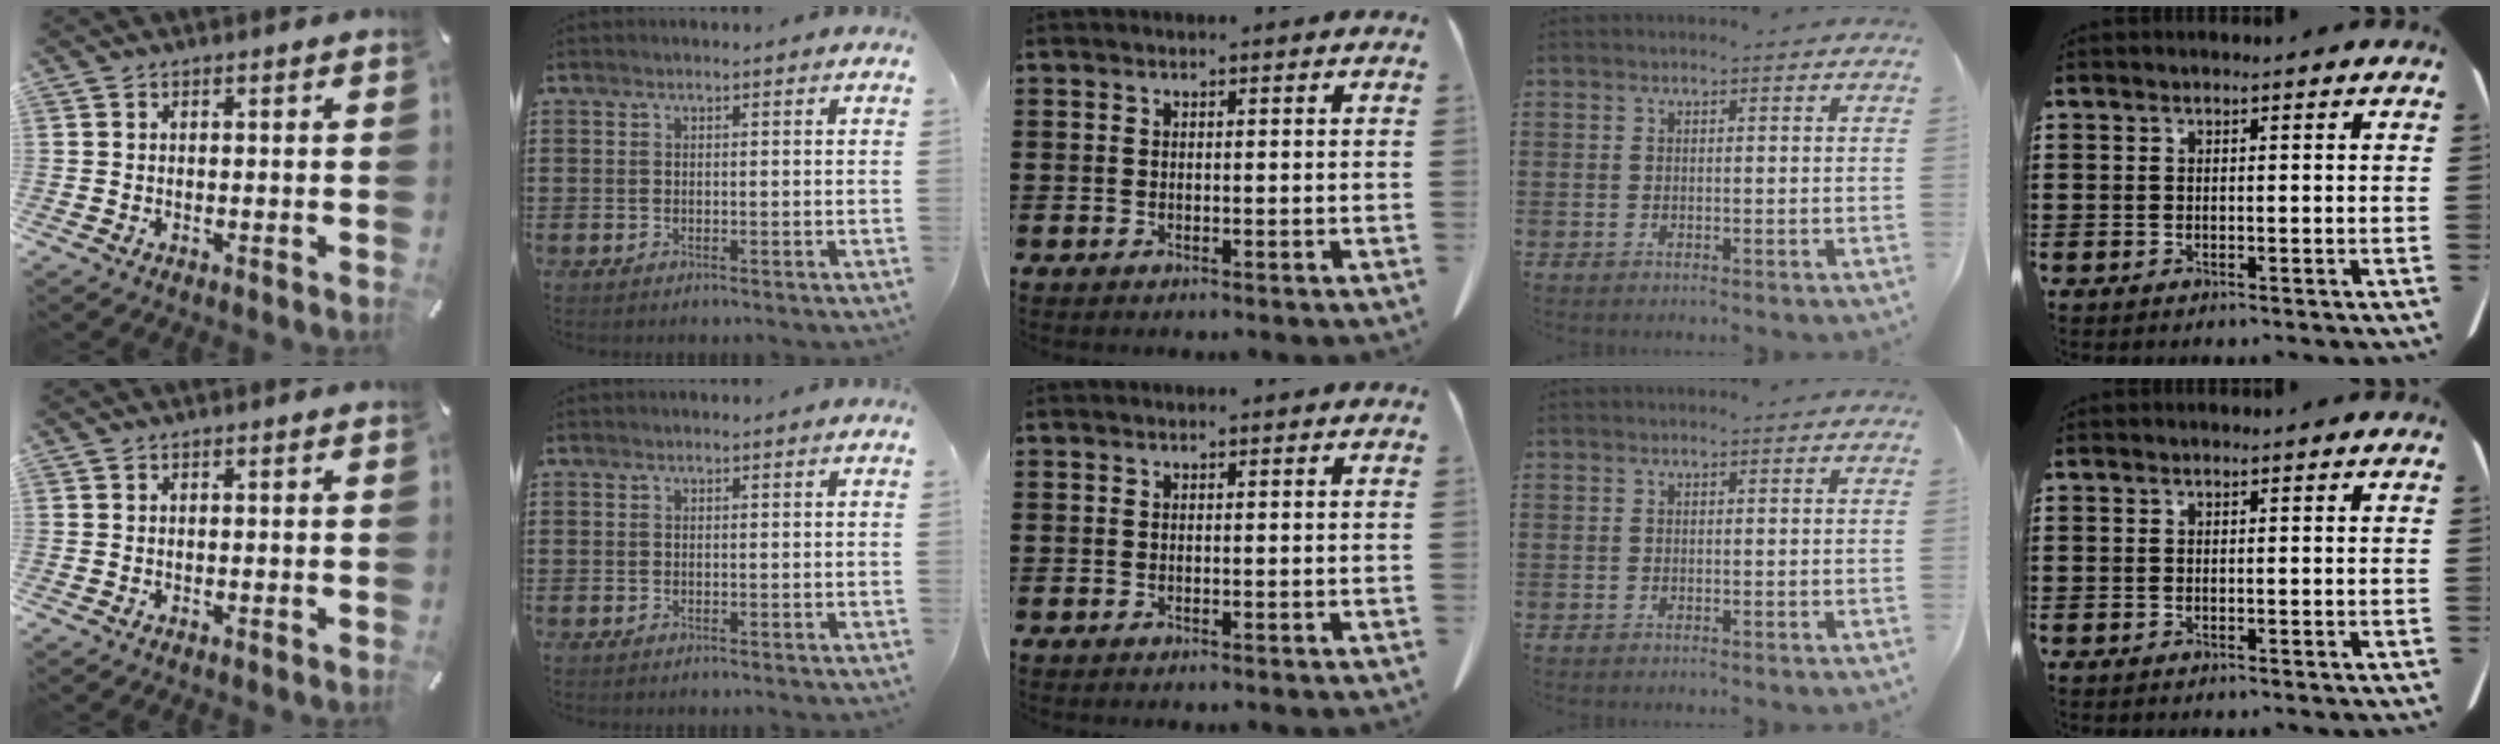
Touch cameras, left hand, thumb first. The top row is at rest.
{}